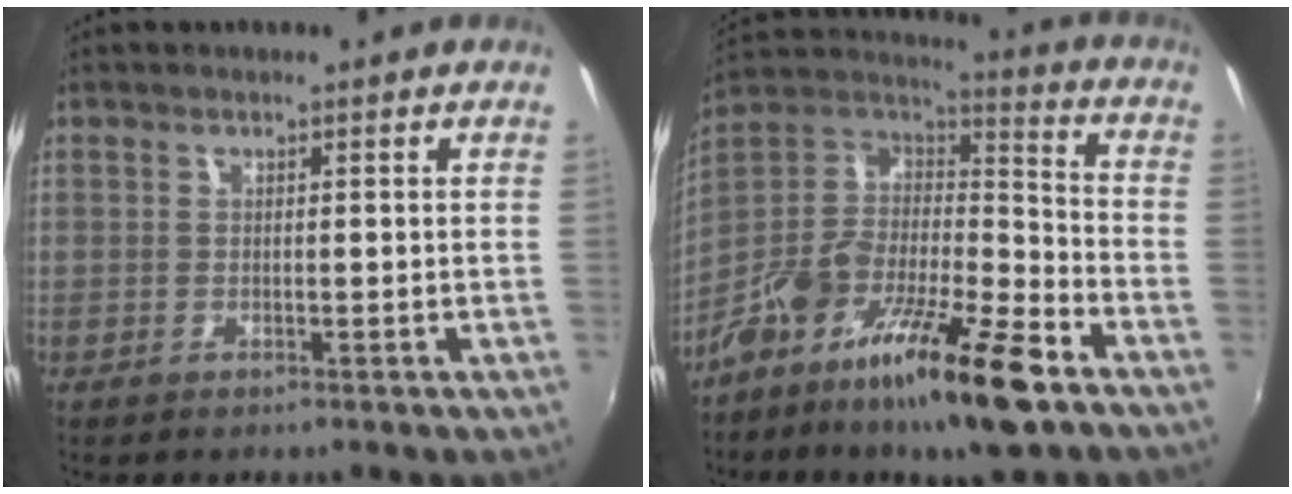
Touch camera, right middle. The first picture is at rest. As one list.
[{"total": 21.3, "force": [-12.8, 5.5, 16.1], "torque": [-0.289, -0.014, -0.233]}]